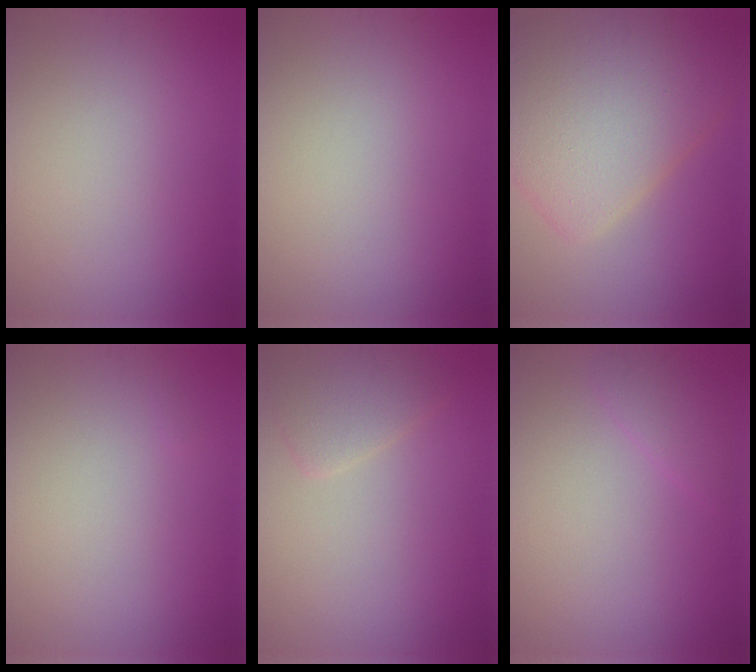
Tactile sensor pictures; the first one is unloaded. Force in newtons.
{"total": 0.0}
{"total": 10.3, "press": 10.3, "slide": 0.5}
{"total": 0.0}
{"total": 2.5, "press": 2.5, "slide": 0.2}
{"total": 1.5, "press": 1.5, "slide": 0.1}